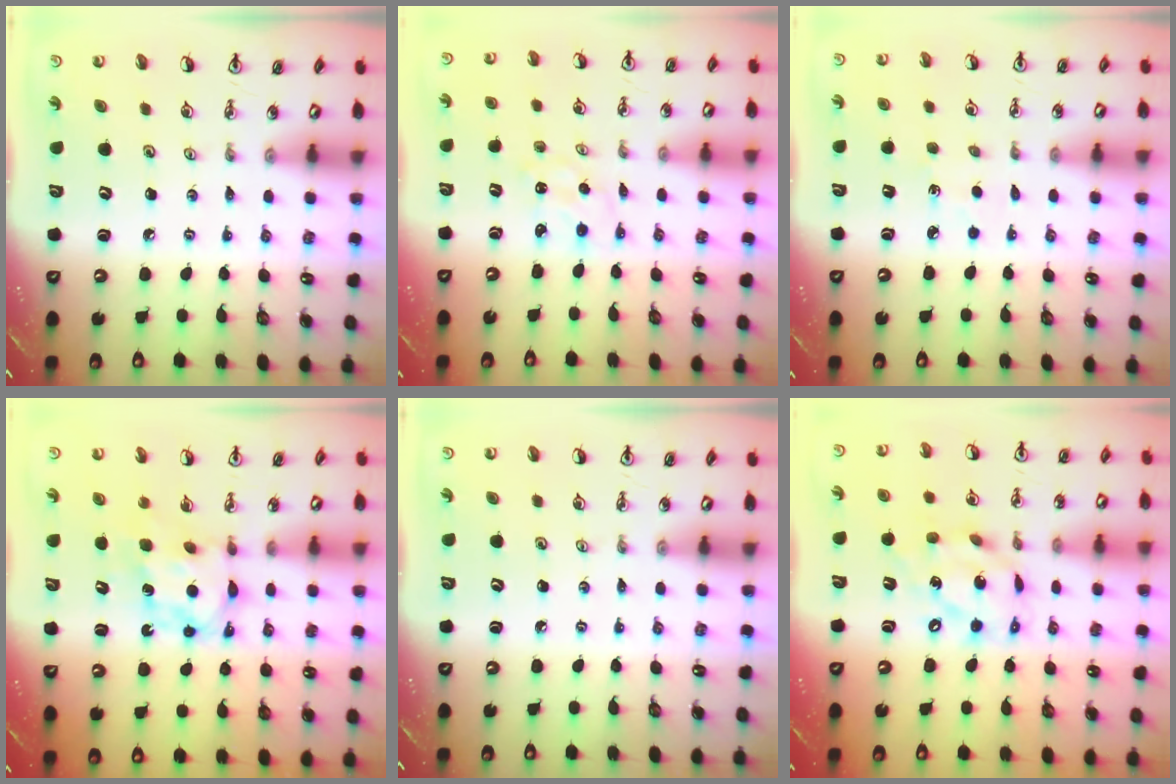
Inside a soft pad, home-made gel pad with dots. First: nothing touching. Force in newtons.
{"total": 0.0}
{"total": 2.9, "press": 2.9, "slide": 0.3}
{"total": 6.9, "press": 6.9, "slide": 0.3}
{"total": 0.0}
{"total": 16.1, "press": 16.0, "slide": 1.8}